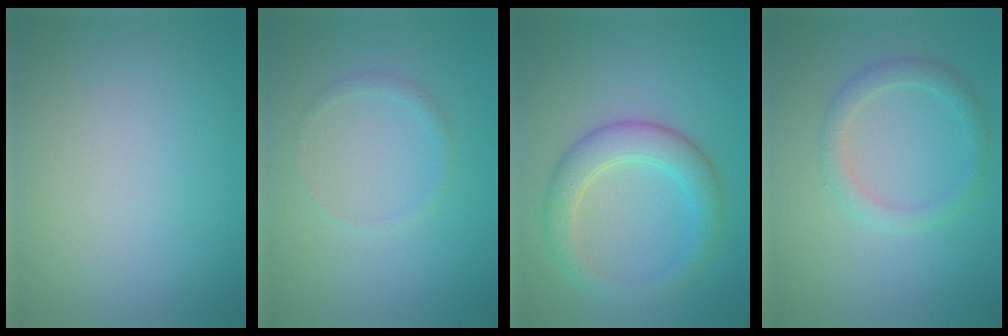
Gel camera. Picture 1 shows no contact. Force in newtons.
{"total": 0.9, "press": 0.9, "slide": 0.1}
{"total": 4.2, "press": 4.2, "slide": 0.1}
{"total": 2.2, "press": 2.2, "slide": 0.2}